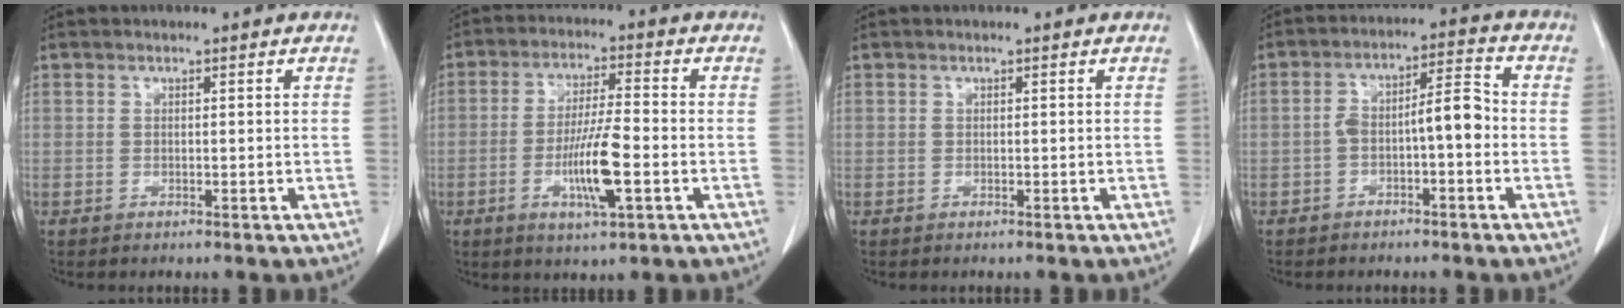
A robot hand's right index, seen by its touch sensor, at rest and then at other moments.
{"total": 9.1, "force": [-2.8, 1.0, 8.6], "torque": [-0.159, -0.007, -0.051]}
{"total": 0.0}
{"total": 6.5, "force": [-1.7, 1.6, 6.1], "torque": [-0.104, 0.032, -0.027]}